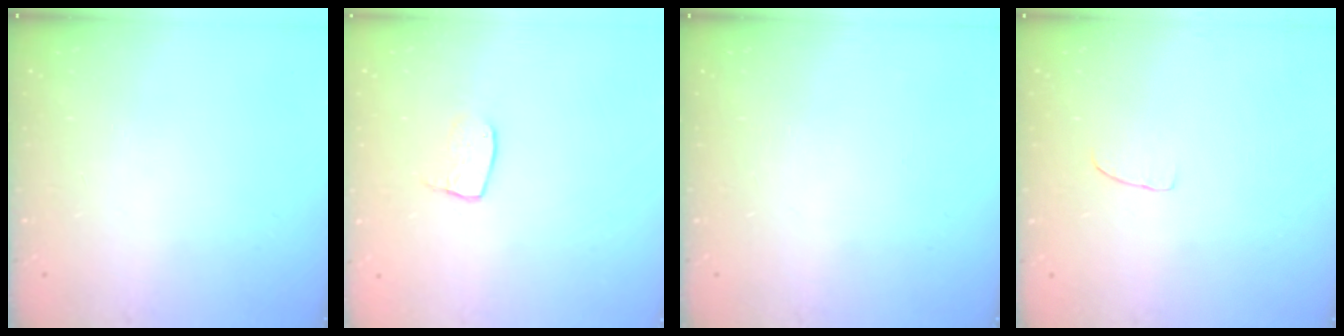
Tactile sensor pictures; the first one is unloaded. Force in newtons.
{"total": 7.4, "press": 7.4, "slide": 0.4}
{"total": 0.0}
{"total": 2.6, "press": 2.6, "slide": 0.2}